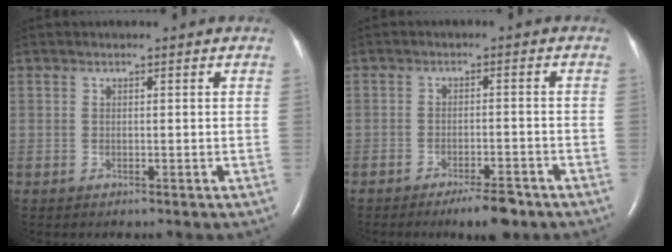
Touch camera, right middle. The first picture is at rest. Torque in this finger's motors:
{"motor_torque": [0.00, -0.11, 0.08, 0.05]}